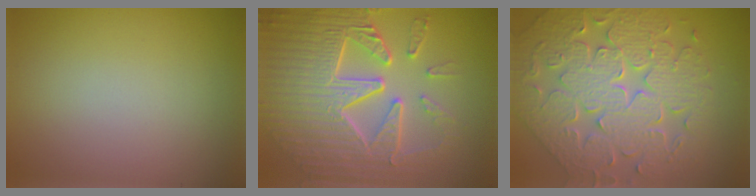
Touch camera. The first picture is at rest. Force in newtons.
{"total": 9.5, "press": 6.4, "slide": 7.1}
{"total": 8.1, "press": 6.8, "slide": 4.4}